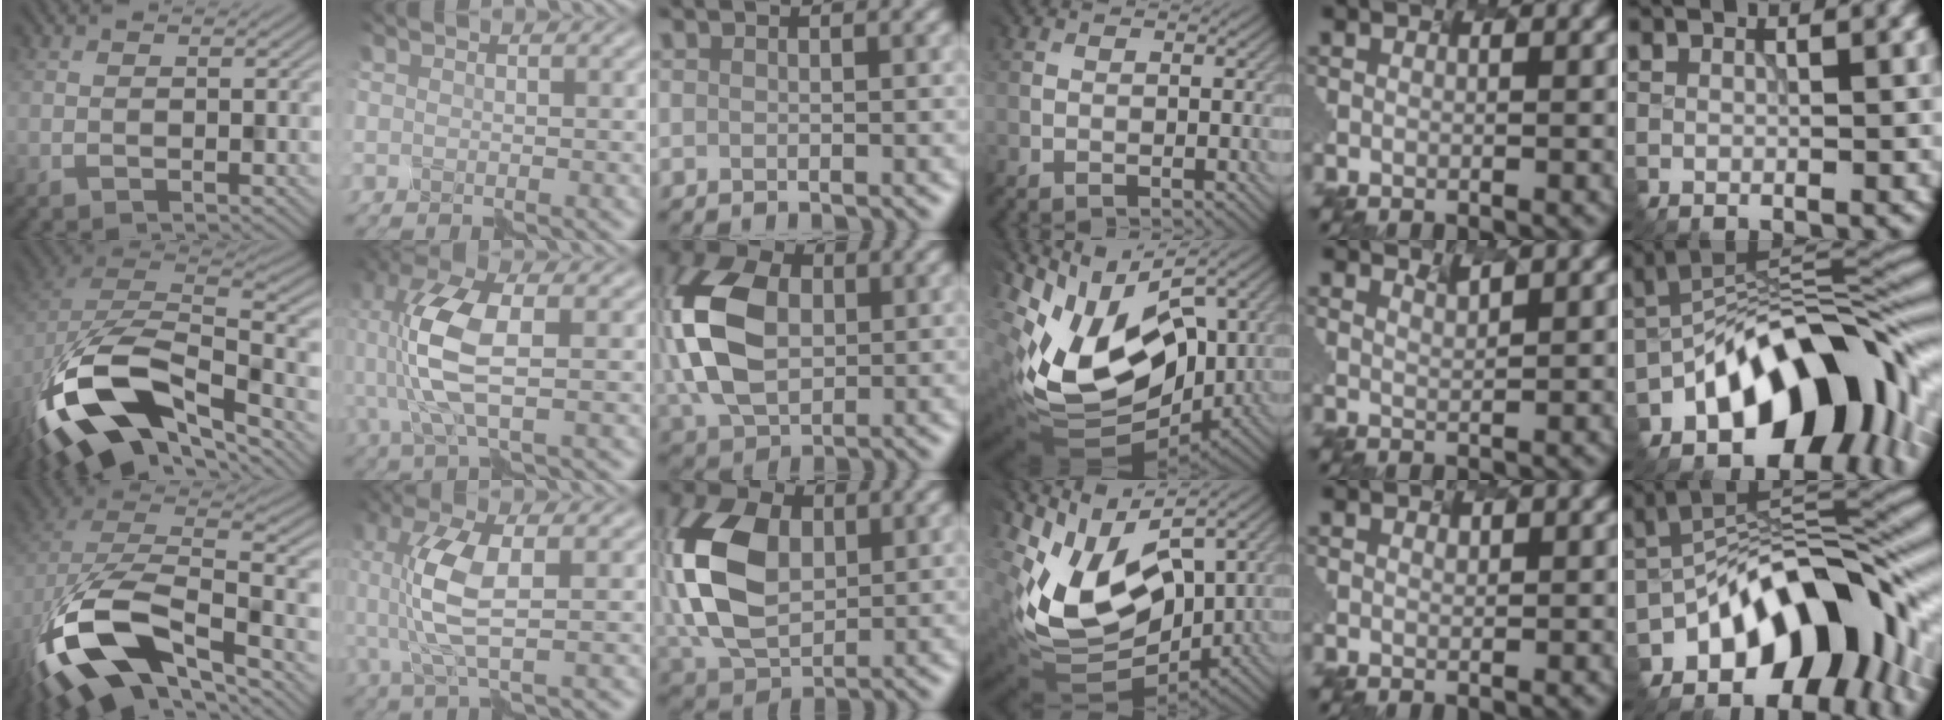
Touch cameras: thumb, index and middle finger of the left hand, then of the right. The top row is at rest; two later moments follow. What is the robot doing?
{"motion": "disassemble", "object": "markers"}